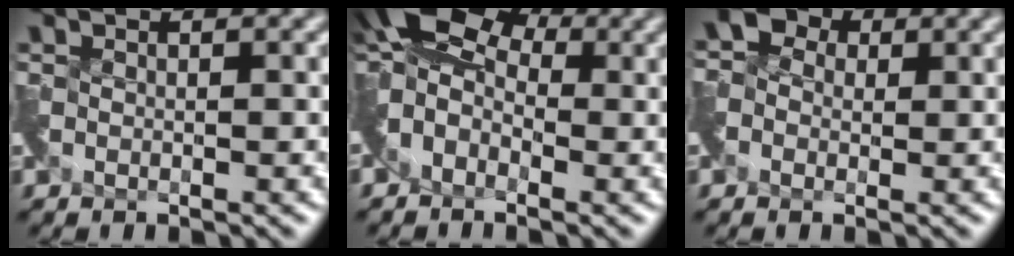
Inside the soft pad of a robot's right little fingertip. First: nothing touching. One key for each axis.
{"total": 7.0, "fx": 1.4, "fy": 4.6, "fz": 5.1, "tx": -0.098, "ty": 0.020, "tz": 0.006}
{"total": 2.5, "fx": -0.5, "fy": 2.3, "fz": 0.8, "tx": -0.024, "ty": 0.001, "tz": -0.010}